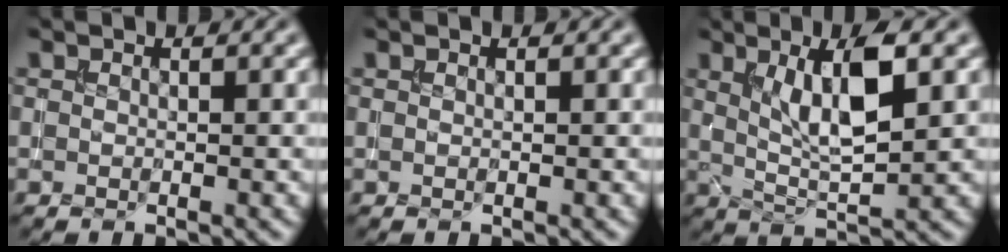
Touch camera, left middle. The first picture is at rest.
{"total": 0.0}
{"total": 6.7, "force": [1.9, 1.8, 6.2], "torque": [-0.106, -0.002, 0.035]}